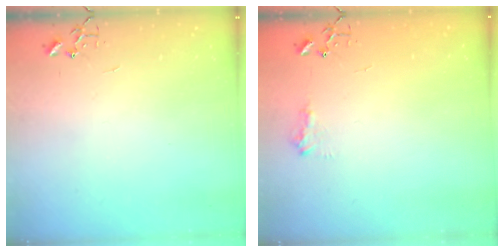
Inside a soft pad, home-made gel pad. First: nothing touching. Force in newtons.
{"total": 7.9, "press": 7.9, "slide": 0.6}